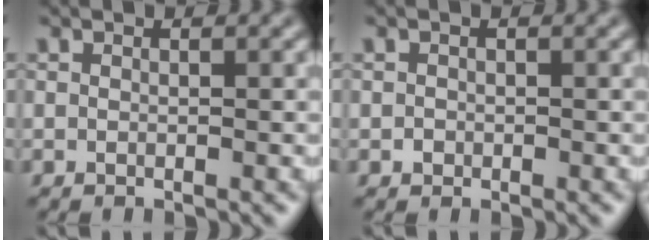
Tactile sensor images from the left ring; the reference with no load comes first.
{"total": 0.7, "force": [-0.2, 0.6, 0.1], "torque": [0.003, -0.004, -0.005]}